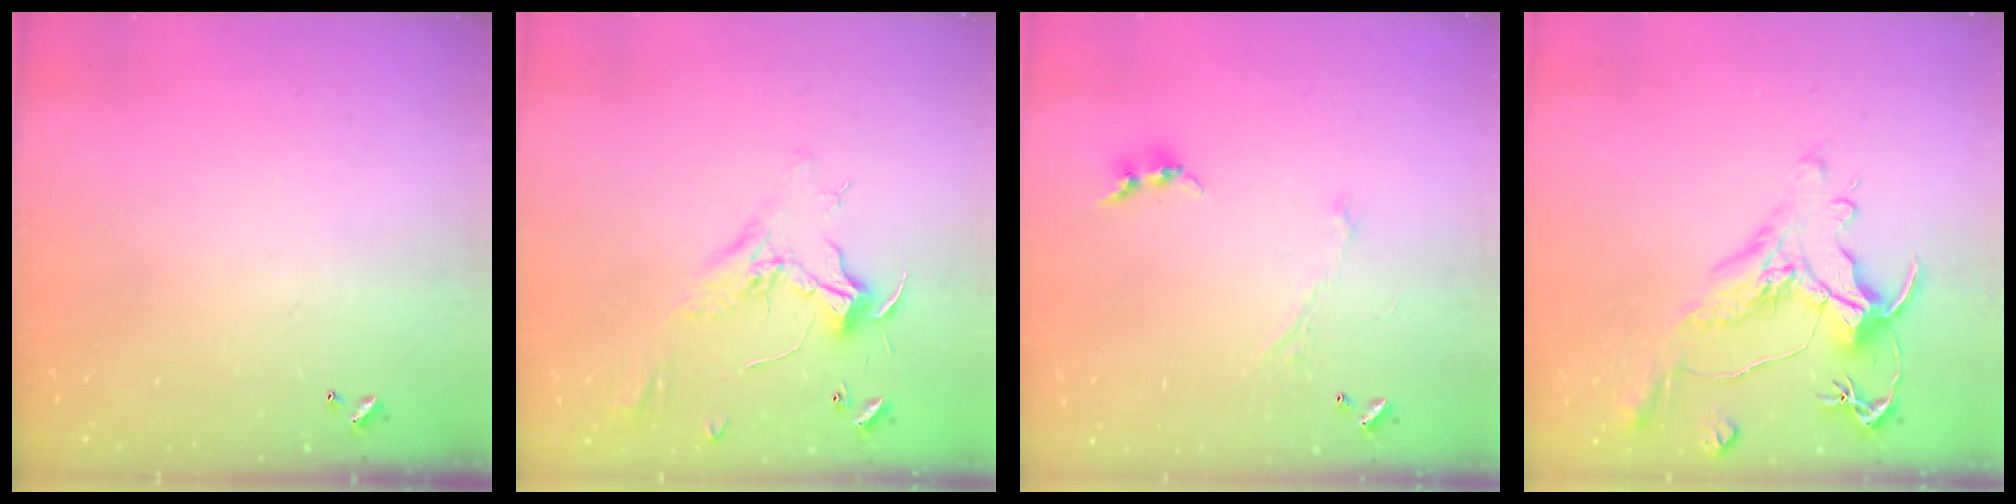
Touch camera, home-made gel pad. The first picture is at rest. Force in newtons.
{"total": 2.4, "press": 2.3, "slide": 0.8}
{"total": 1.1, "press": 1.0, "slide": 0.6}
{"total": 1.7, "press": 0.9, "slide": 1.4}